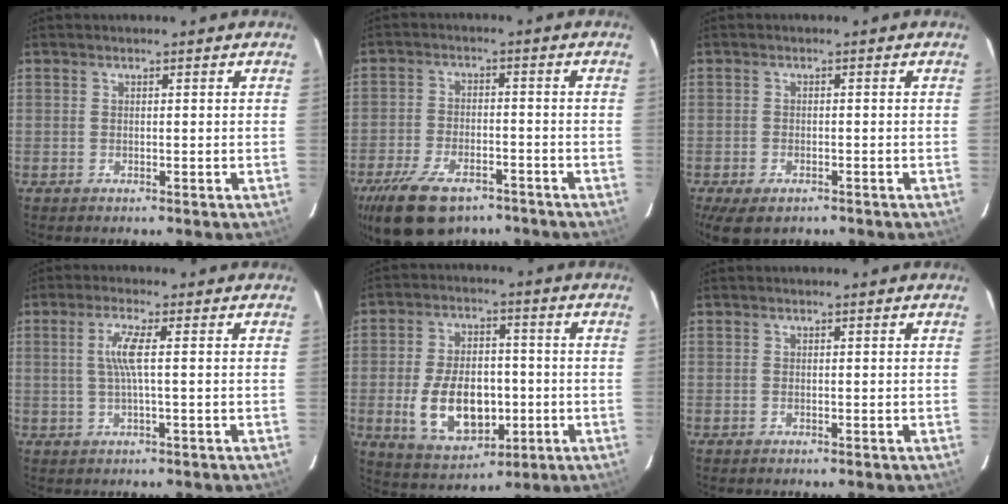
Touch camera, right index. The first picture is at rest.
{"total": 15.0, "force": [-10.3, 7.4, 8.0], "torque": [-0.183, -0.020, -0.170]}
{"total": 5.7, "force": [-3.7, 2.9, 3.2], "torque": [-0.074, -0.024, -0.060]}
{"total": 4.2, "force": [0.3, -0.2, 4.2], "torque": [-0.083, -0.003, 0.009]}
{"total": 14.0, "force": [-2.9, 8.6, 10.7], "torque": [-0.220, -0.002, -0.029]}
{"total": 0.0}